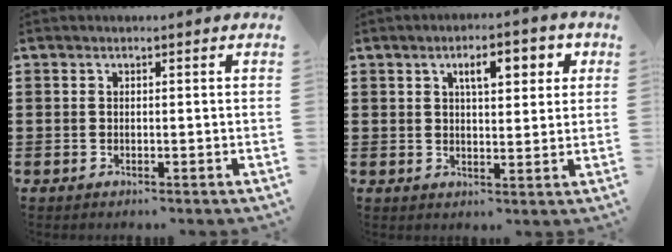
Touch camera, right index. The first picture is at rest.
{"total": 5.3, "force": [2.2, 2.1, 4.4], "torque": [-0.069, 0.001, 0.029]}